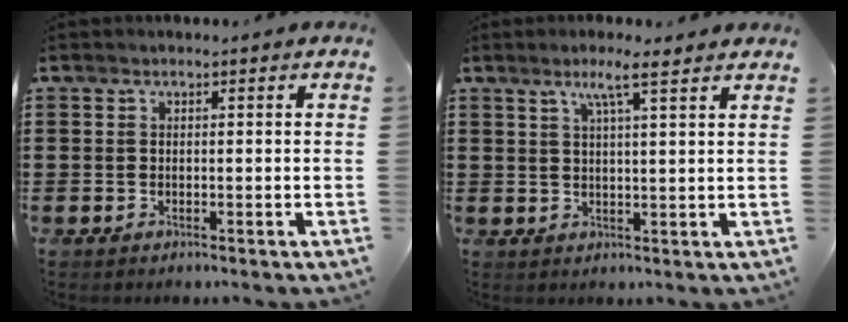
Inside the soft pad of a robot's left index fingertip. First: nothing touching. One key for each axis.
{"total": 4.6, "fx": 3.1, "fy": 0.0, "fz": 3.4, "tx": -0.067, "ty": -0.002, "tz": 0.050}